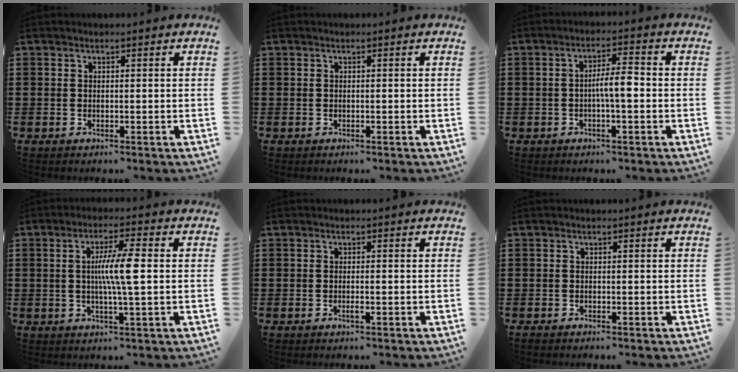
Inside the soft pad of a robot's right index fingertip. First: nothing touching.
{"total": 0.0}
{"total": 4.6, "force": [-0.6, 0.9, 4.4], "torque": [-0.079, 0.006, -0.013]}
{"total": 7.0, "force": [0.3, 0.4, 7.0], "torque": [-0.126, -0.005, 0.000]}
{"total": 1.1, "force": [-0.4, 0.0, 1.0], "torque": [-0.017, -0.005, -0.006]}
{"total": 0.5, "force": [-0.5, 0.1, 0.0], "torque": [-0.001, -0.001, -0.012]}